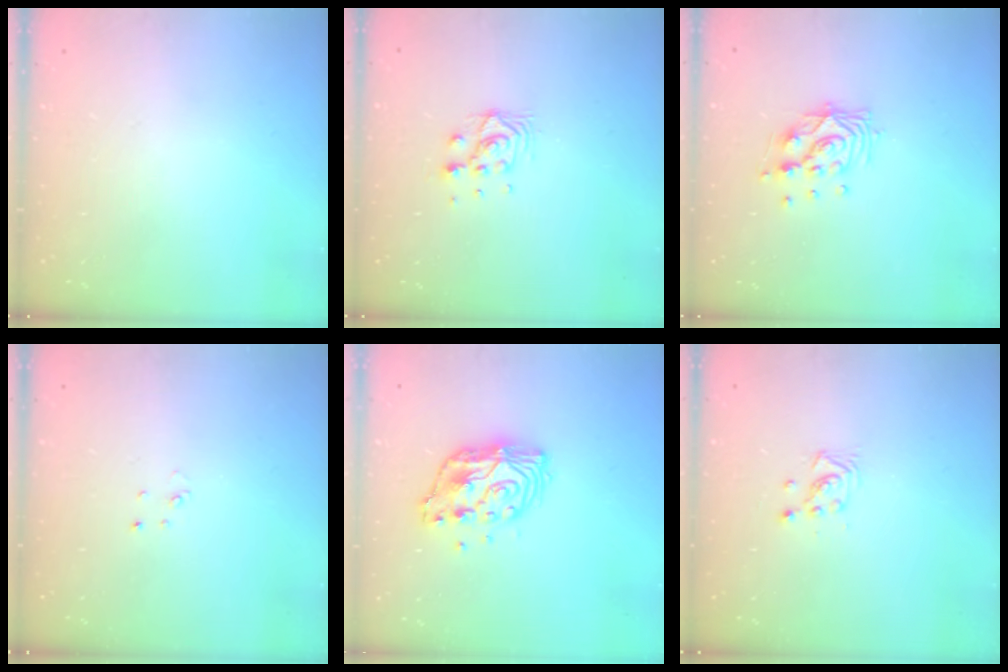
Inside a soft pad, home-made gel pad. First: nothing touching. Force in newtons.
{"total": 6.9, "press": 6.9, "slide": 0.4}
{"total": 10.6, "press": 10.5, "slide": 0.8}
{"total": 2.0, "press": 2.0, "slide": 0.2}
{"total": 11.8, "press": 11.7, "slide": 1.0}
{"total": 3.0, "press": 2.9, "slide": 0.5}